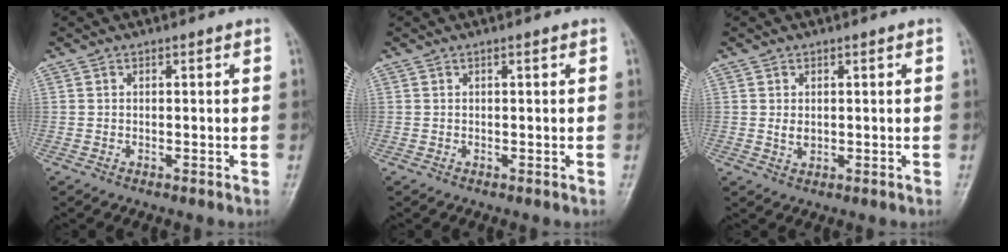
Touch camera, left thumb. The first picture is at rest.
{"total": 0.0}
{"total": 2.0, "force": [0.4, 1.5, 1.3], "torque": [-0.018, -0.005, 0.011]}